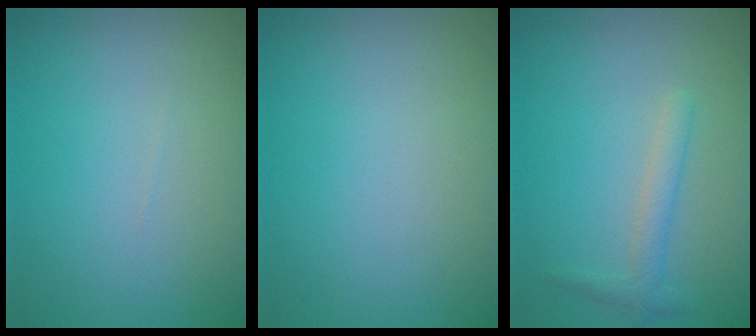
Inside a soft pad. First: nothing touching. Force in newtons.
{"total": 0.0}
{"total": 1.6, "press": 1.6, "slide": 0.1}